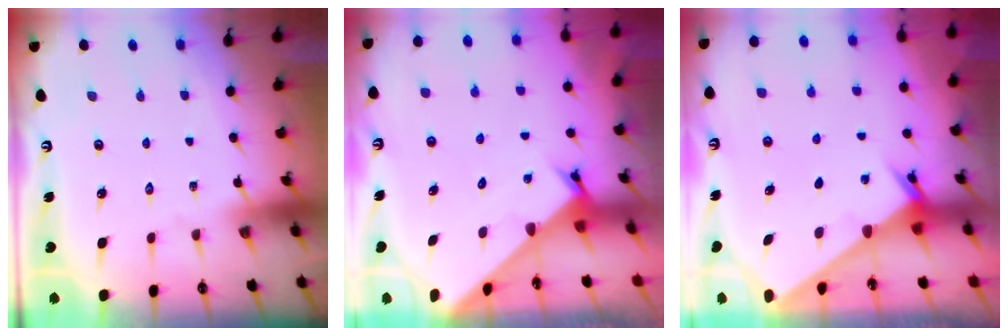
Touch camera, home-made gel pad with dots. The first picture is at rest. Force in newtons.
{"total": 2.3, "press": 2.3, "slide": 0.2}
{"total": 2.1, "press": 2.1, "slide": 0.3}